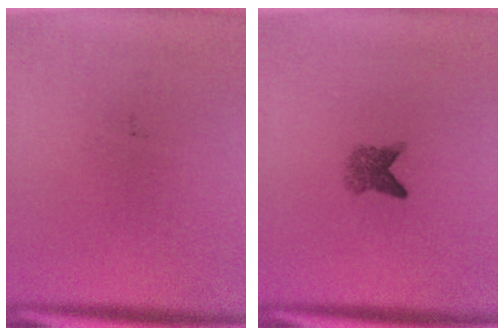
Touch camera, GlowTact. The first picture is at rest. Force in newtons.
{"total": 2.7}